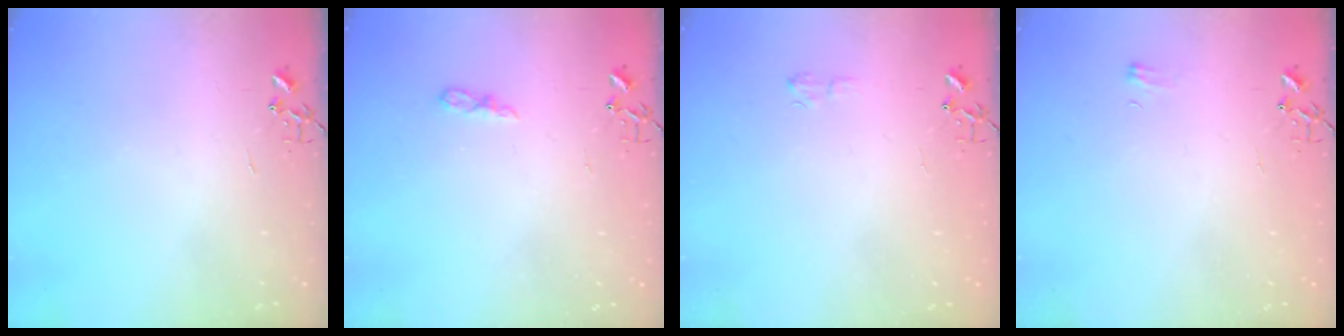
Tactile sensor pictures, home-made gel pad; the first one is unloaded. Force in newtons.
{"total": 5.0, "press": 5.0, "slide": 0.5}
{"total": 5.4, "press": 5.4, "slide": 0.6}
{"total": 4.7, "press": 4.7, "slide": 0.5}